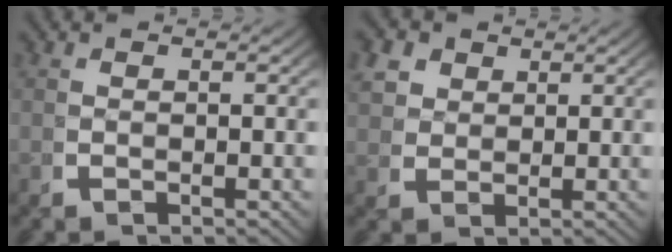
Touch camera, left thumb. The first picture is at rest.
{"total": 4.2, "force": [2.3, 3.1, 1.7], "torque": [-0.037, -0.004, 0.046]}